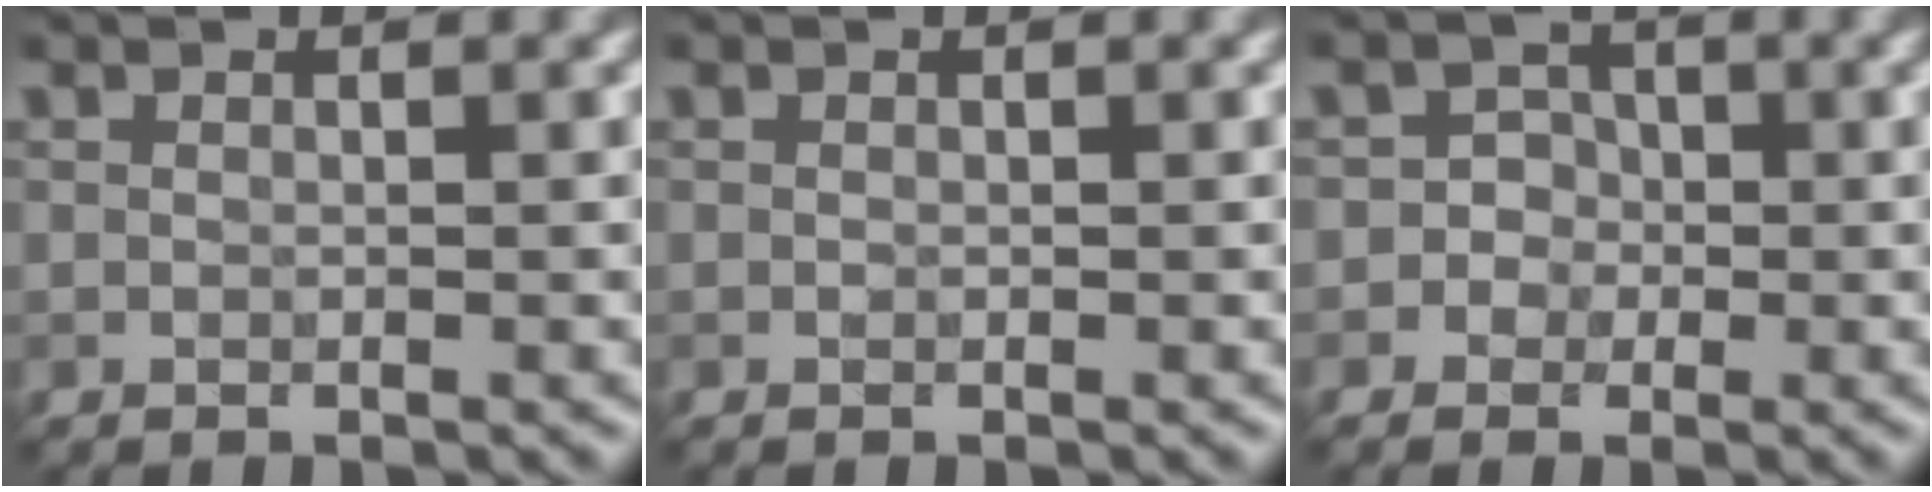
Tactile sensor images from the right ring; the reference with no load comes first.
{"total": 0.0}
{"total": 2.0, "force": [-0.7, 1.9, 0.0], "torque": [0.034, 0.005, -0.020]}